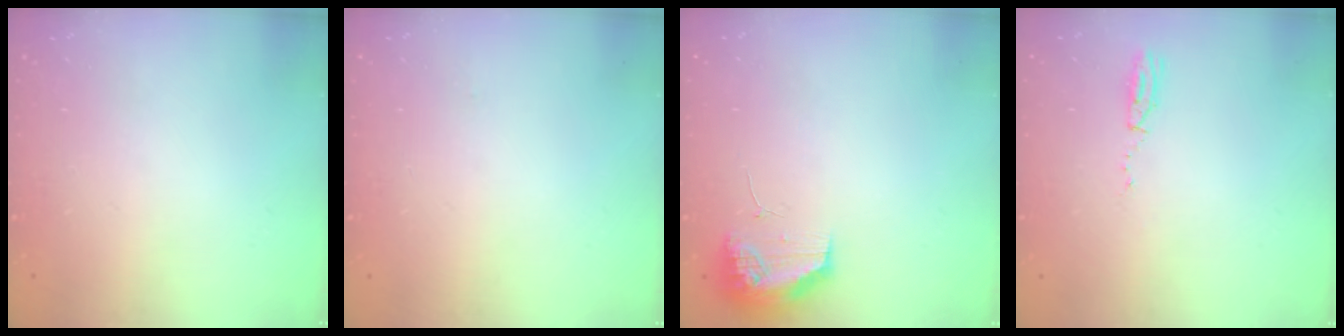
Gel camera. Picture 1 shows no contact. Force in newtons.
{"total": 9.0, "press": 1.4, "slide": 8.9}
{"total": 9.7, "press": 9.7, "slide": 0.9}
{"total": 3.5, "press": 2.8, "slide": 2.1}